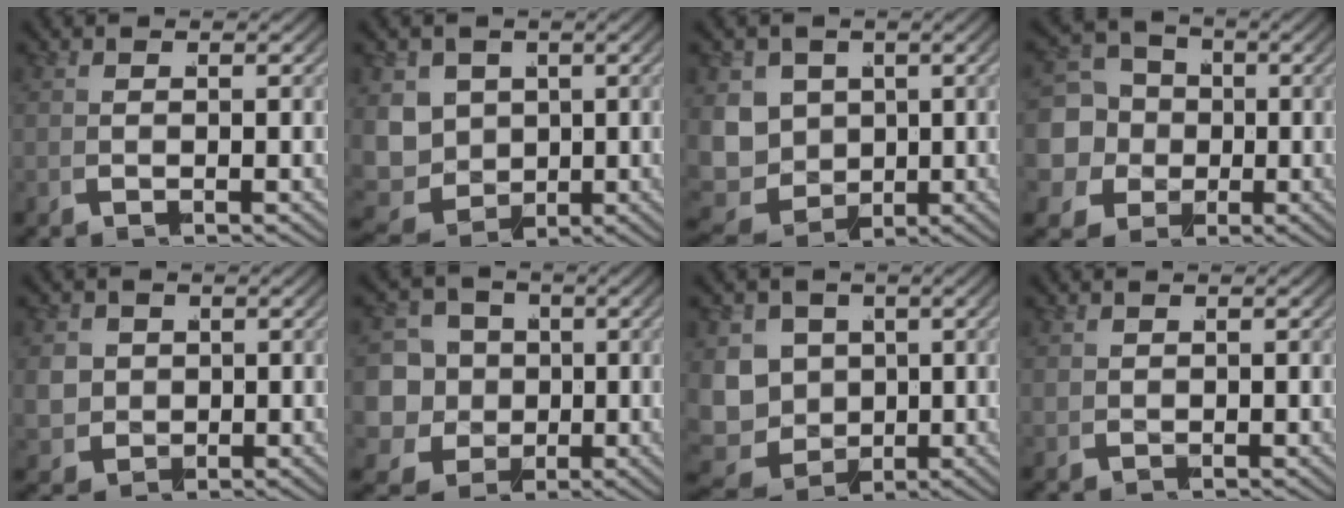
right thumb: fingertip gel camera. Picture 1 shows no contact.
{"total": 10.0, "force": [-2.1, 8.4, 4.9], "torque": [-0.138, -0.065, -0.023]}
{"total": 11.0, "force": [-2.3, 9.4, 5.3], "torque": [-0.145, -0.062, -0.031]}
{"total": 11.5, "force": [-1.8, 10.2, 5.2], "torque": [-0.112, -0.042, -0.037]}
{"total": 5.6, "force": [-0.1, 4.9, 2.6], "torque": [-0.078, -0.037, 0.009]}
{"total": 11.6, "force": [-2.5, 10.1, 5.3], "torque": [-0.119, -0.048, -0.049]}
{"total": 11.9, "force": [-2.6, 10.2, 5.6], "torque": [-0.148, -0.058, -0.040]}
{"total": 0.6, "force": [0.4, 0.4, 0.2], "torque": [-0.006, -0.003, 0.011]}